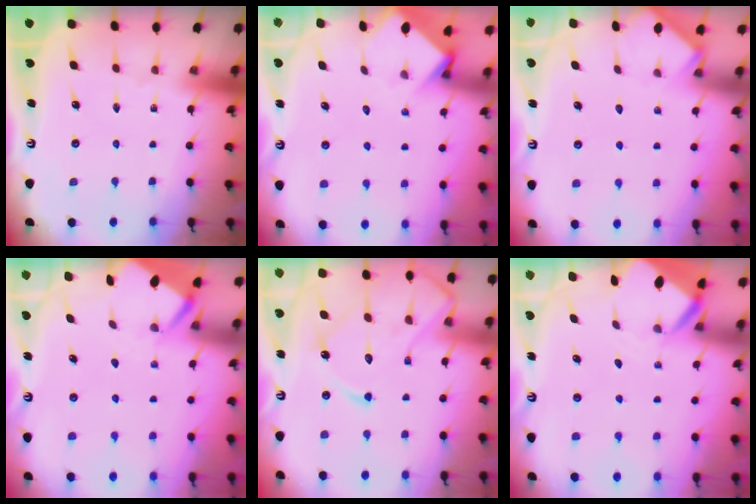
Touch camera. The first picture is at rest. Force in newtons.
{"total": 3.8, "press": 3.8, "slide": 0.3}
{"total": 2.5, "press": 2.5, "slide": 0.4}
{"total": 2.9, "press": 2.9, "slide": 0.3}
{"total": 14.6, "press": 14.6, "slide": 1.5}
{"total": 3.9, "press": 3.9, "slide": 0.2}